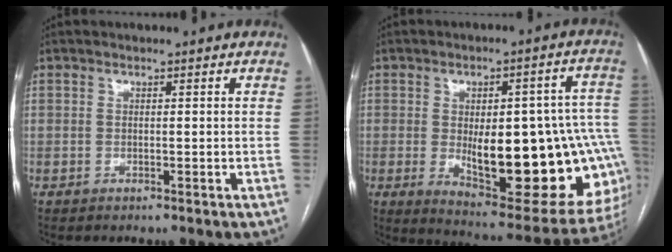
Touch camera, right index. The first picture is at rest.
{"total": 25.3, "force": [-3.6, 8.7, 23.5], "torque": [-0.232, 0.015, -0.021]}